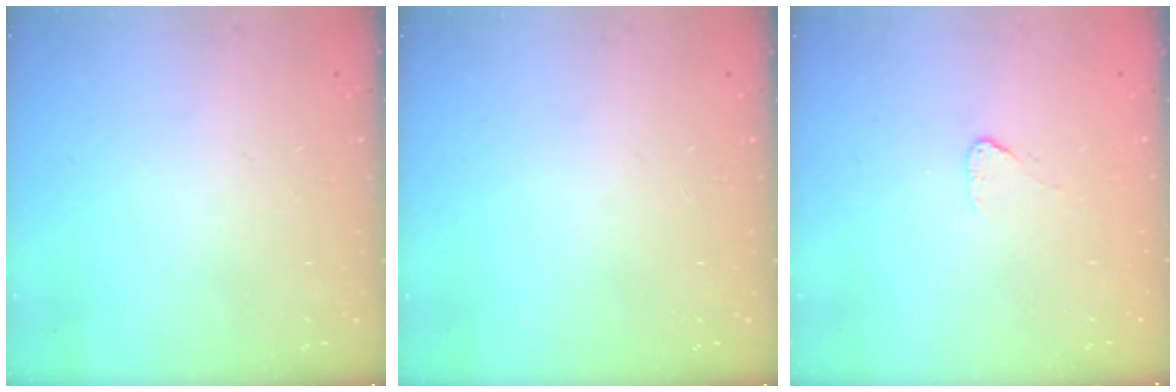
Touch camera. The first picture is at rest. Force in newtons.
{"total": 0.0}
{"total": 2.7, "press": 2.7, "slide": 0.3}